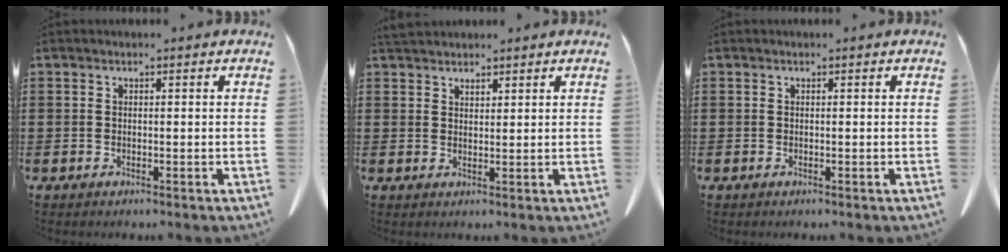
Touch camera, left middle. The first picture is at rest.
{"total": 2.6, "force": [2.4, 0.8, 0.4], "torque": [-0.013, 0.000, 0.047]}
{"total": 0.0}